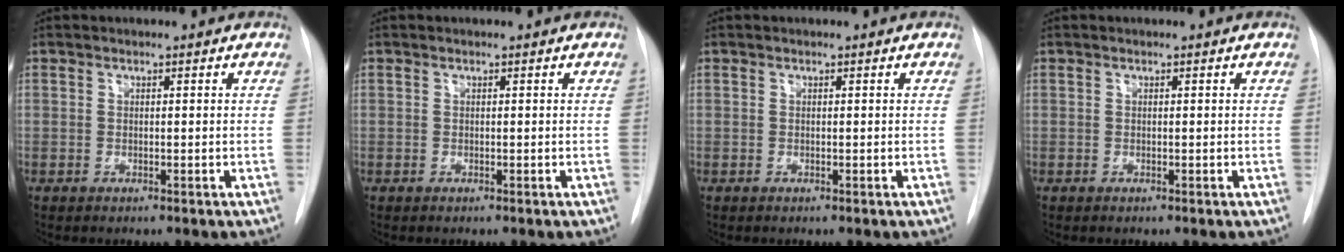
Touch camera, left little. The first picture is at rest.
{"total": 0.0}
{"total": 0.0}
{"total": 0.0}